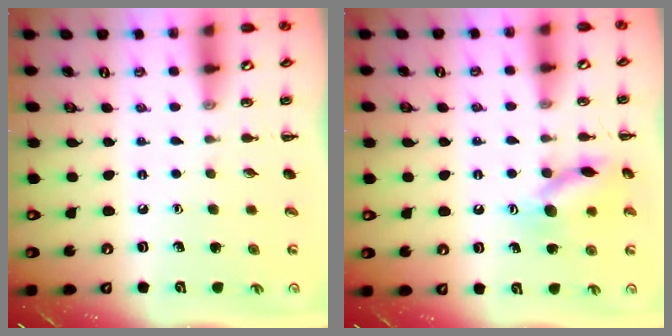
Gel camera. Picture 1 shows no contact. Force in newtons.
{"total": 12.5, "press": 12.5, "slide": 1.0}